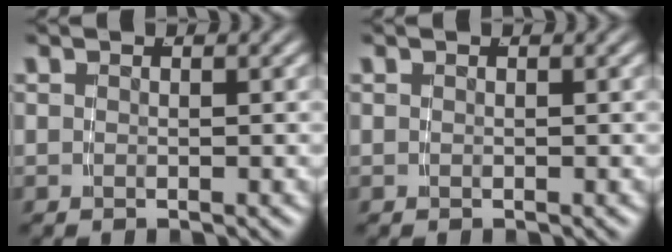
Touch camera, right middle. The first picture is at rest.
{"total": 0.0}